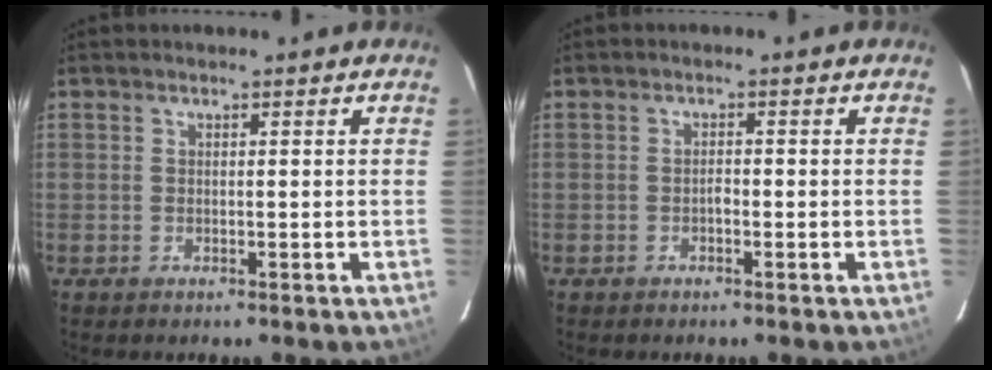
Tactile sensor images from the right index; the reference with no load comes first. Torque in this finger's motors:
{"motor_torque": [0.00, 0.00, 0.00, 0.01]}